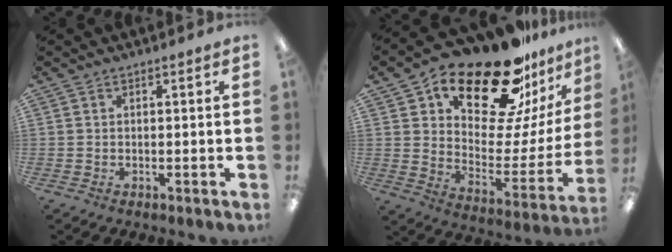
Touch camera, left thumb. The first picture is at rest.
{"total": 25.0, "force": [19.3, 9.2, 13.0], "torque": [-0.192, -0.134, 0.323]}